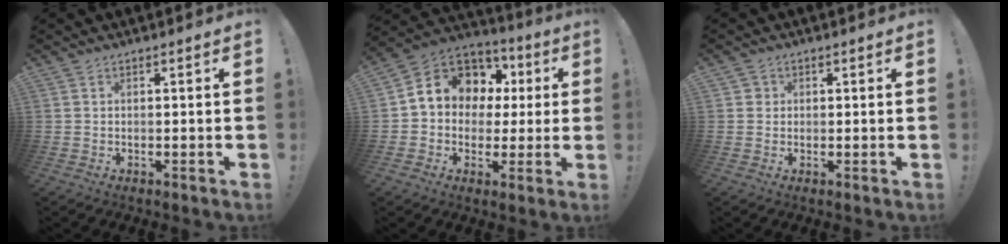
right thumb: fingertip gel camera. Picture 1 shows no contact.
{"total": 11.1, "force": [3.8, 9.3, 4.9], "torque": [-0.068, -0.024, 0.074]}
{"total": 2.1, "force": [0.2, 2.0, 0.5], "torque": [-0.010, 0.006, 0.005]}